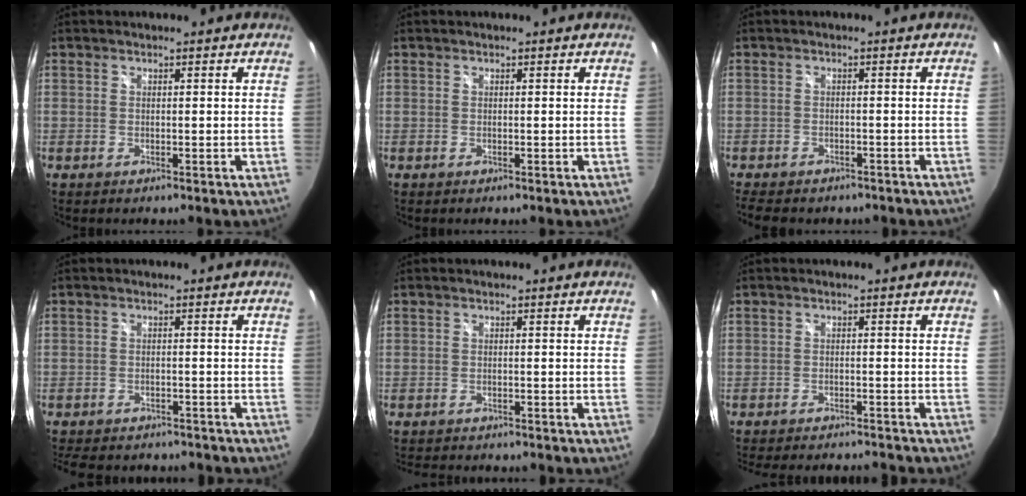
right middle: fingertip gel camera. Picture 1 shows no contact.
{"total": 0.0}
{"total": 7.3, "force": [-6.0, 2.8, 2.9], "torque": [-0.070, -0.018, -0.089]}
{"total": 11.0, "force": [-9.5, 3.8, 4.1], "torque": [-0.096, -0.013, -0.133]}
{"total": 4.2, "force": [-3.9, 0.9, 1.2], "torque": [-0.031, -0.007, -0.057]}
{"total": 11.5, "force": [-10.4, 2.3, 4.4], "torque": [-0.099, -0.011, -0.148]}